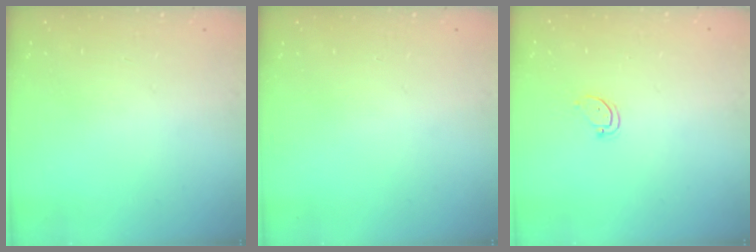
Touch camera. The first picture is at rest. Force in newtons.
{"total": 0.0}
{"total": 3.5, "press": 3.5, "slide": 0.4}